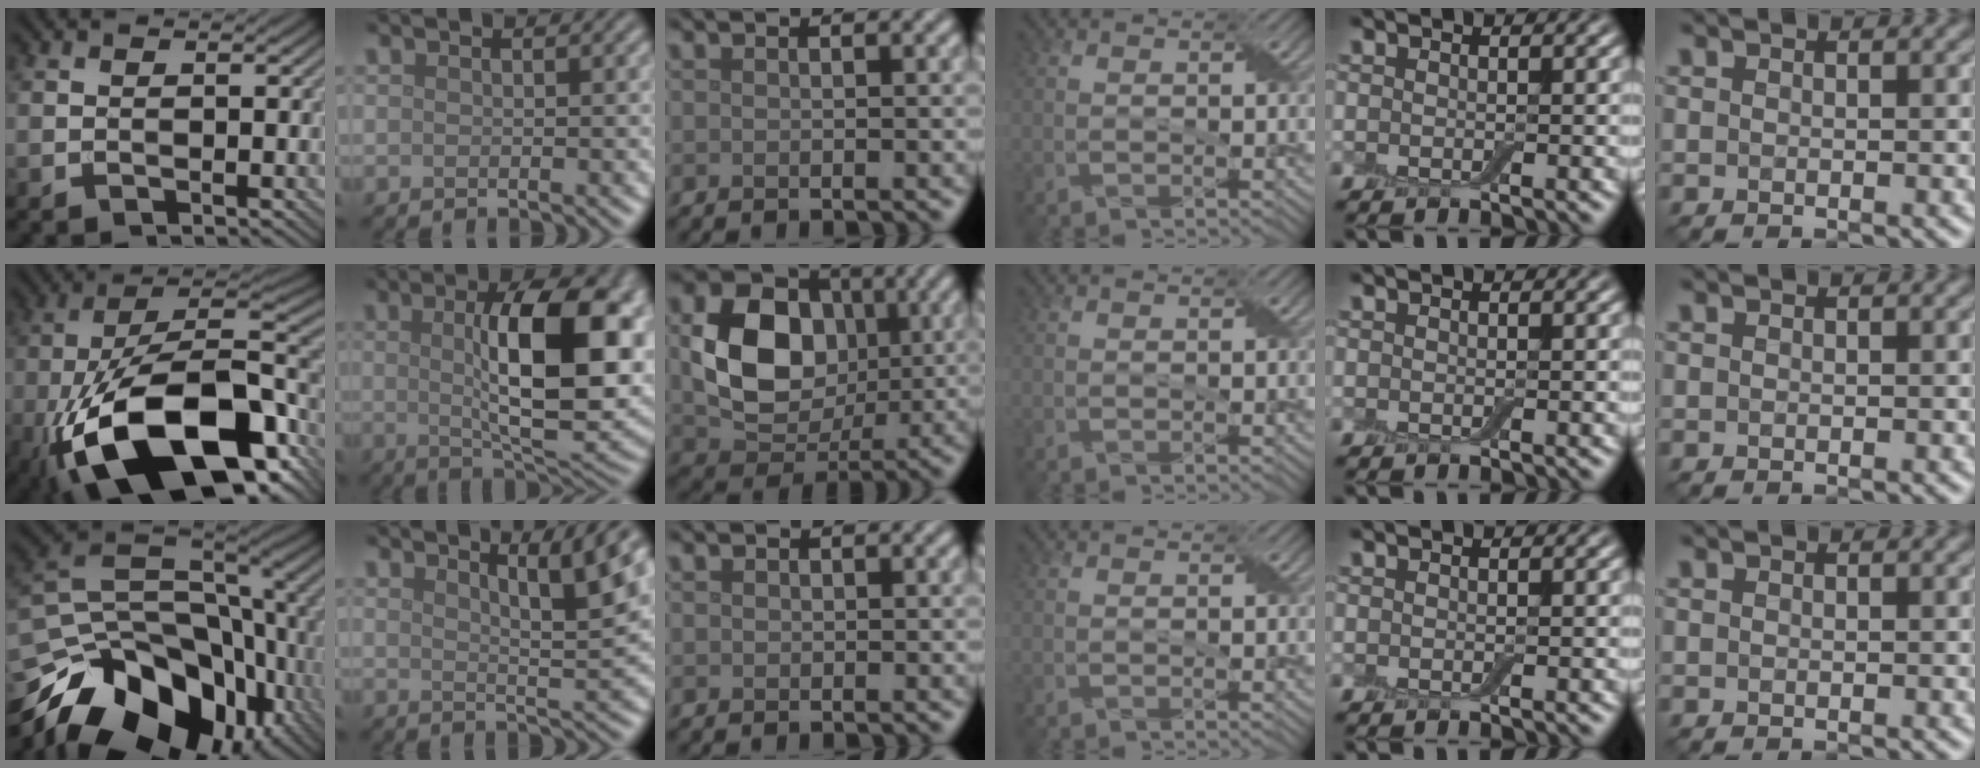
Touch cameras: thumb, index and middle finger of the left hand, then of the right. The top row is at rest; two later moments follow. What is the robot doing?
{"motion": "peel", "object": "aluminum foil"}